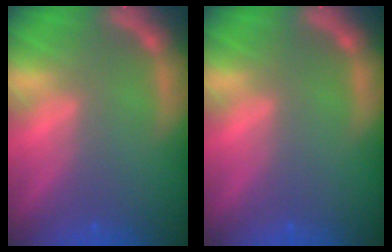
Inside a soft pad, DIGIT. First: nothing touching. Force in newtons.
{"total": 0.0}